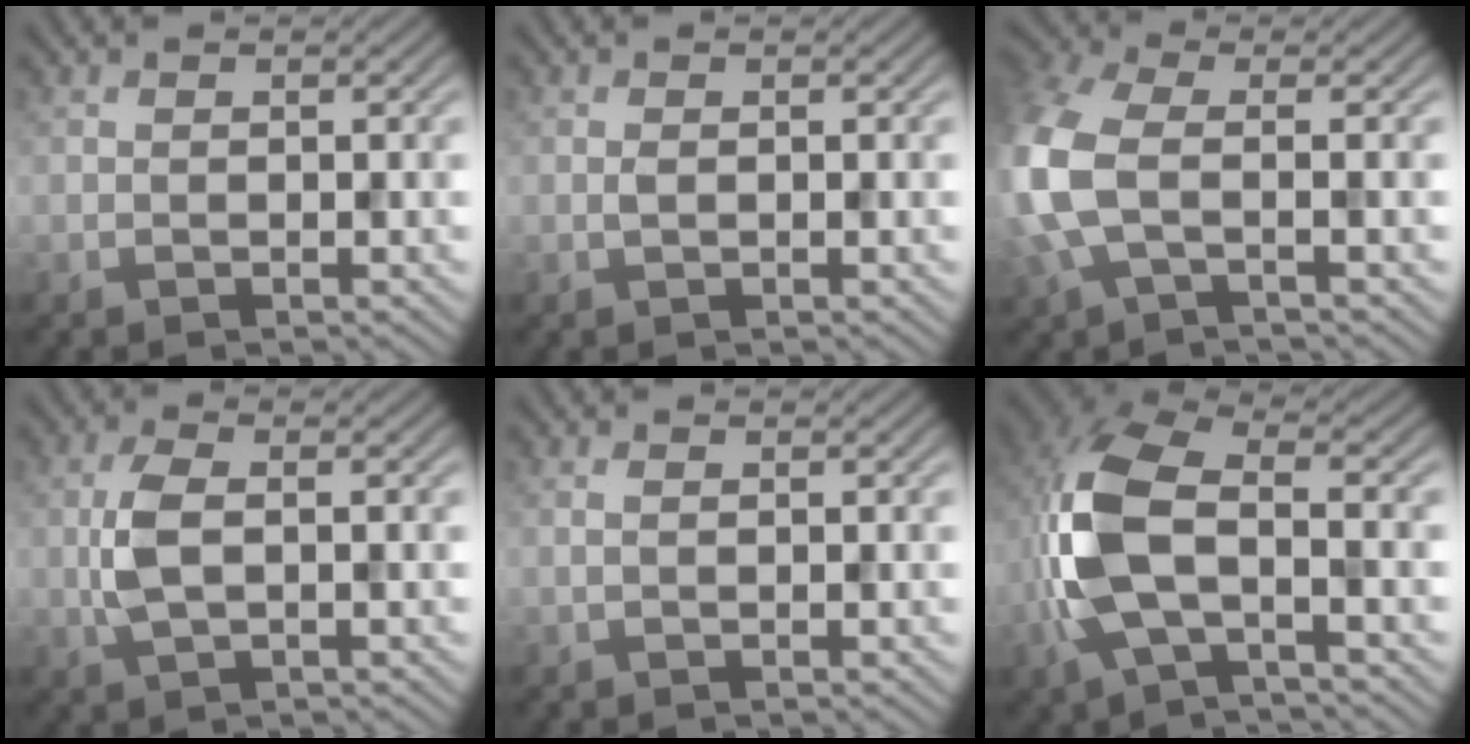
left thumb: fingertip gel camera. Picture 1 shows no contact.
{"total": 0.7, "force": [0.0, 0.3, 0.6], "torque": [-0.014, -0.001, -0.001]}
{"total": 9.2, "force": [-0.4, 5.0, 7.7], "torque": [-0.229, -0.003, -0.016]}
{"total": 4.5, "force": [-0.1, 2.2, 3.9], "torque": [-0.100, 0.003, -0.006]}
{"total": 0.7, "force": [0.1, 0.2, 0.6], "torque": [-0.015, 0.001, 0.001]}
{"total": 11.0, "force": [-2.0, 5.4, 9.4], "torque": [-0.237, 0.002, -0.049]}